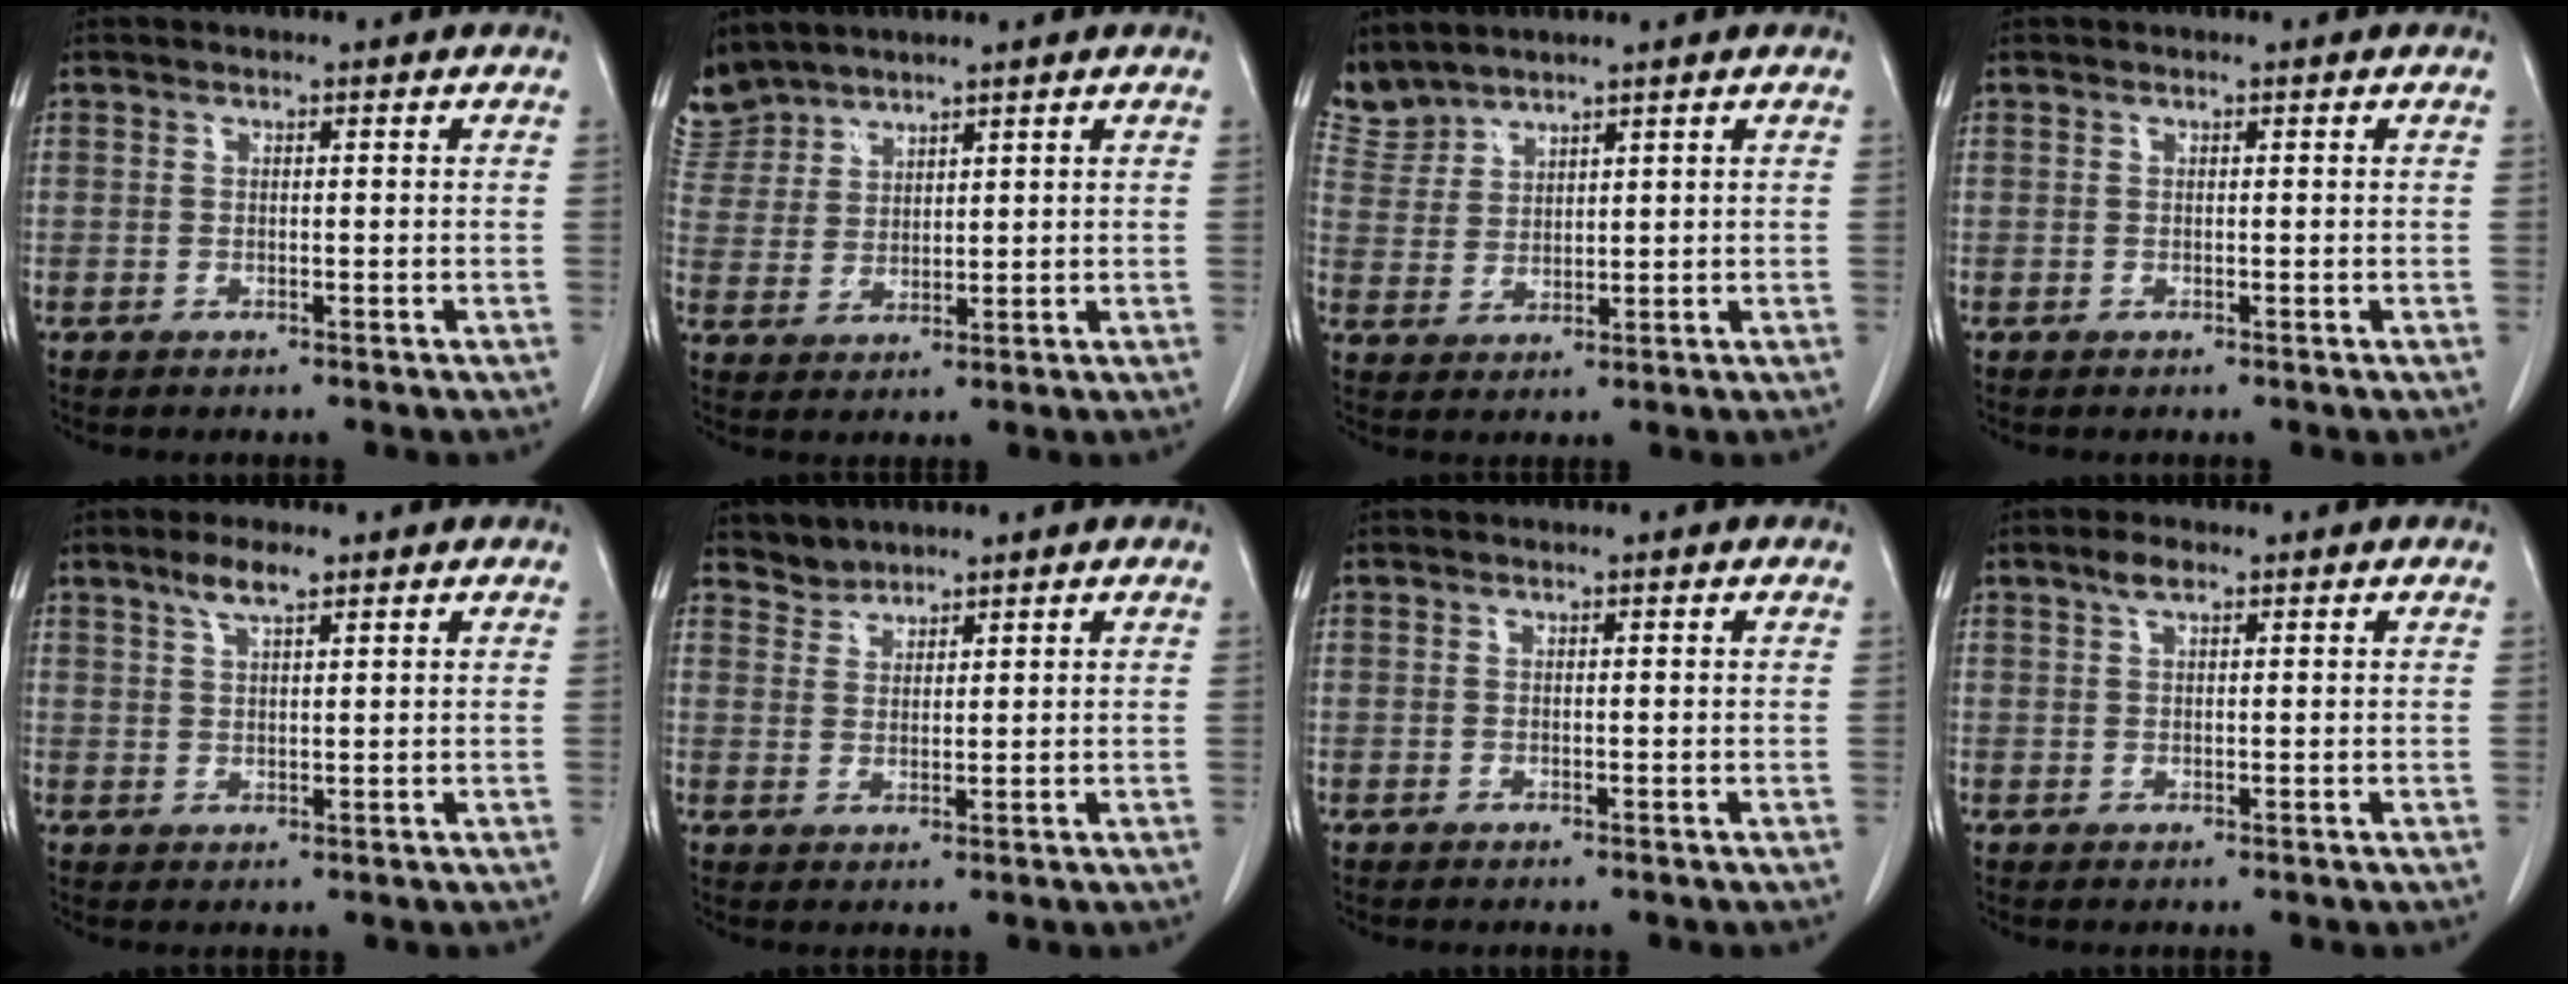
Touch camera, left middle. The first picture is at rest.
{"total": 6.2, "force": [5.9, 1.8, -0.1], "torque": [-0.006, 0.007, 0.133]}
{"total": 4.7, "force": [4.6, 0.7, -0.3], "torque": [-0.007, 0.007, 0.108]}
{"total": 0.0}
{"total": 3.8, "force": [2.6, 0.6, 2.7], "torque": [-0.057, 0.005, 0.051]}
{"total": 2.3, "force": [2.2, 0.6, -0.6], "torque": [0.012, 0.005, 0.042]}
{"total": 0.0}
{"total": 2.1, "force": [1.3, 0.6, 1.5], "torque": [-0.033, 0.008, 0.026]}